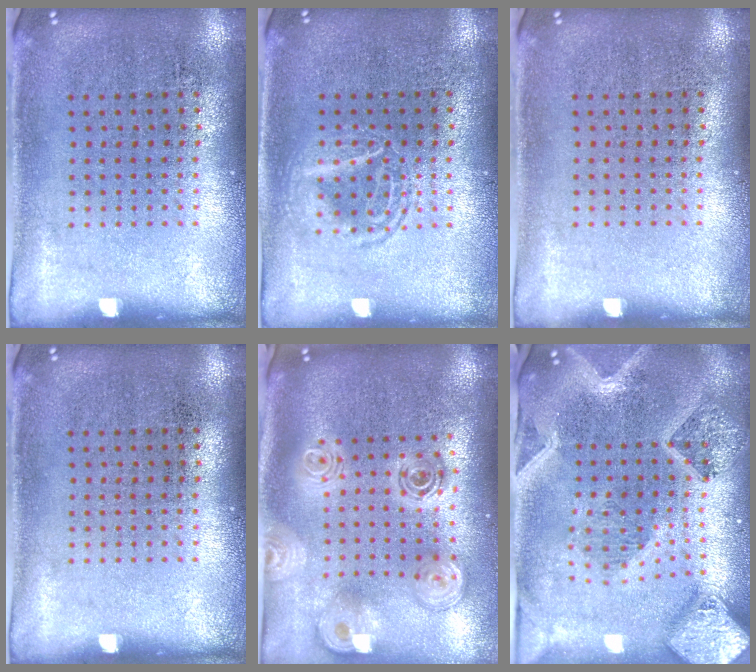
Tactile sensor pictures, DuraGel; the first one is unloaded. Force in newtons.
{"total": 2.2, "press": 2.2, "slide": 0.3}
{"total": 0.0}
{"total": 0.0}
{"total": 2.6, "press": 1.9, "slide": 1.8}
{"total": 3.8, "press": 3.0, "slide": 2.3}